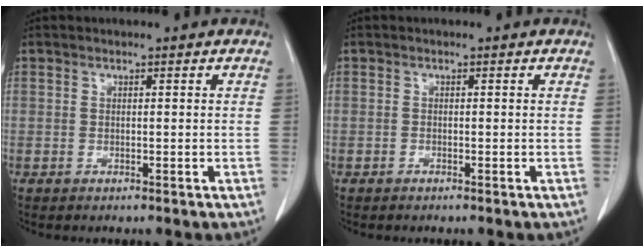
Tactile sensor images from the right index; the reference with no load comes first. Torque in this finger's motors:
{"motor_torque": [-0.07, 0.04, -0.07, -0.05]}